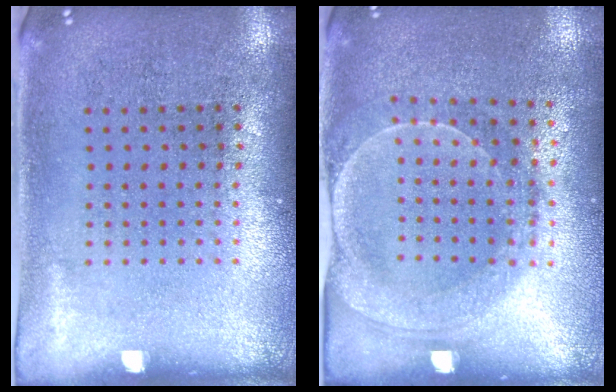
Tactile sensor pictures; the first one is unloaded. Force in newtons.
{"total": 1.8, "press": 1.7, "slide": 0.4}